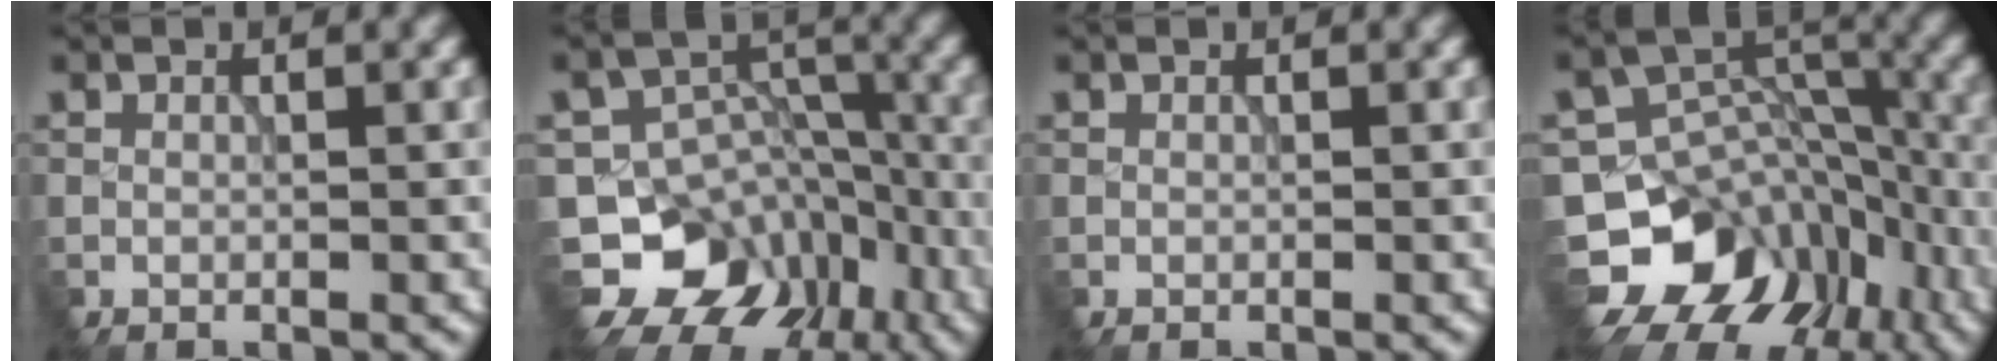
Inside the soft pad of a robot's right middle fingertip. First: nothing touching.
{"total": 10.2, "force": [-6.4, 7.5, 2.7], "torque": [-0.030, 0.011, -0.096]}
{"total": 0.0}
{"total": 11.9, "force": [-7.1, 8.7, 3.9], "torque": [-0.075, 0.009, -0.110]}